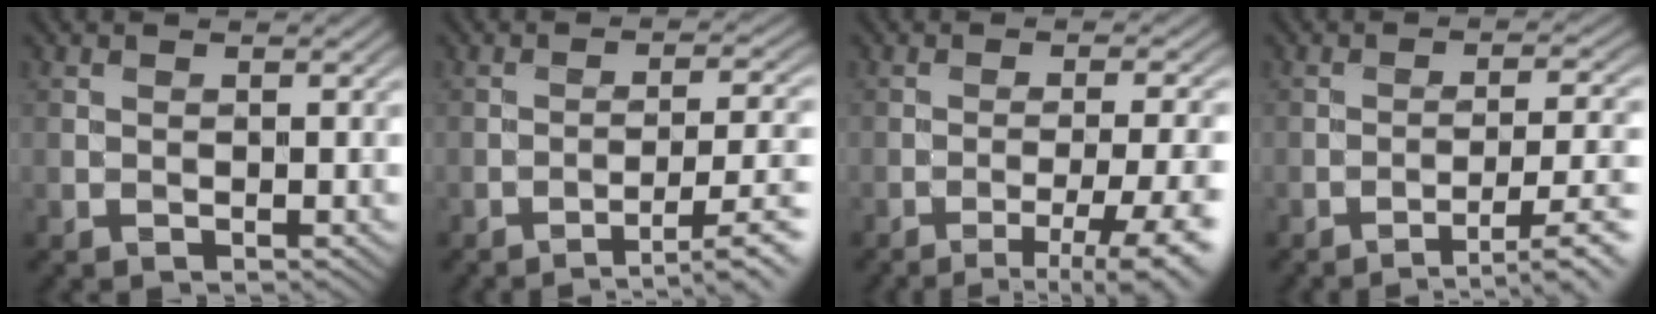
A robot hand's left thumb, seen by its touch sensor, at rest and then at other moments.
{"total": 6.7, "force": [-4.0, 1.5, 5.1], "torque": [-0.078, 0.005, -0.055]}
{"total": 9.0, "force": [-5.2, 1.9, 7.0], "torque": [-0.109, 0.000, -0.062]}
{"total": 6.7, "force": [-4.0, 1.4, 5.1], "torque": [-0.080, 0.005, -0.055]}